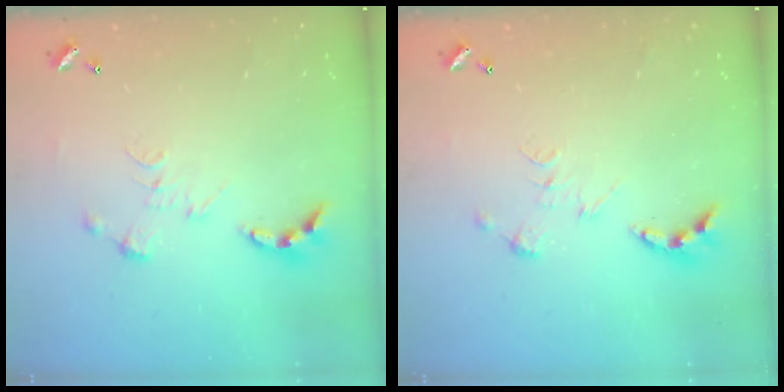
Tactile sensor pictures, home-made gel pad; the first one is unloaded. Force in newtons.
{"total": 0.0}